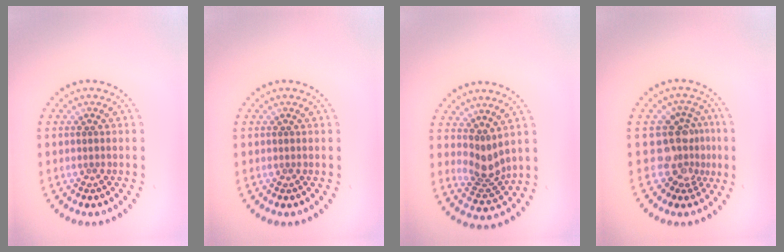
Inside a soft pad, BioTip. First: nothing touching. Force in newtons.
{"total": 0.0}
{"total": 2.6, "press": 1.9, "slide": 1.7}
{"total": 3.8, "press": 2.8, "slide": 2.6}